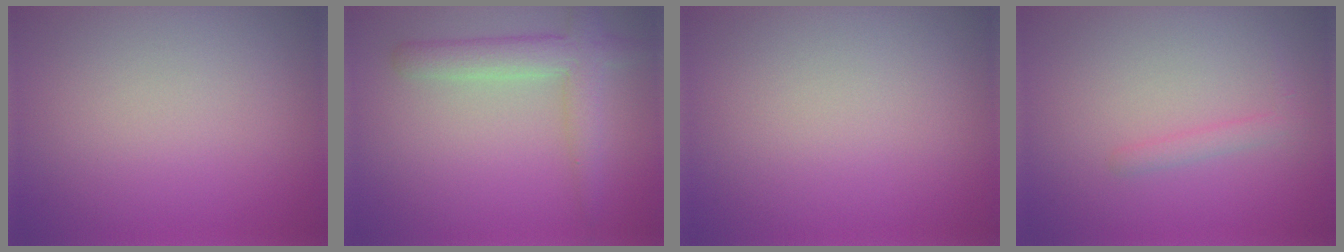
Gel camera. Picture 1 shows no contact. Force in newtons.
{"total": 3.7, "press": 3.7, "slide": 0.2}
{"total": 0.0}
{"total": 1.1, "press": 1.1, "slide": 0.0}